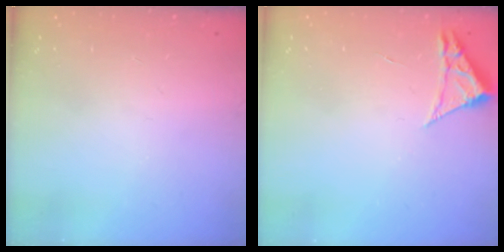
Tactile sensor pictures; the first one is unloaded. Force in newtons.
{"total": 2.3, "press": 2.3, "slide": 0.4}